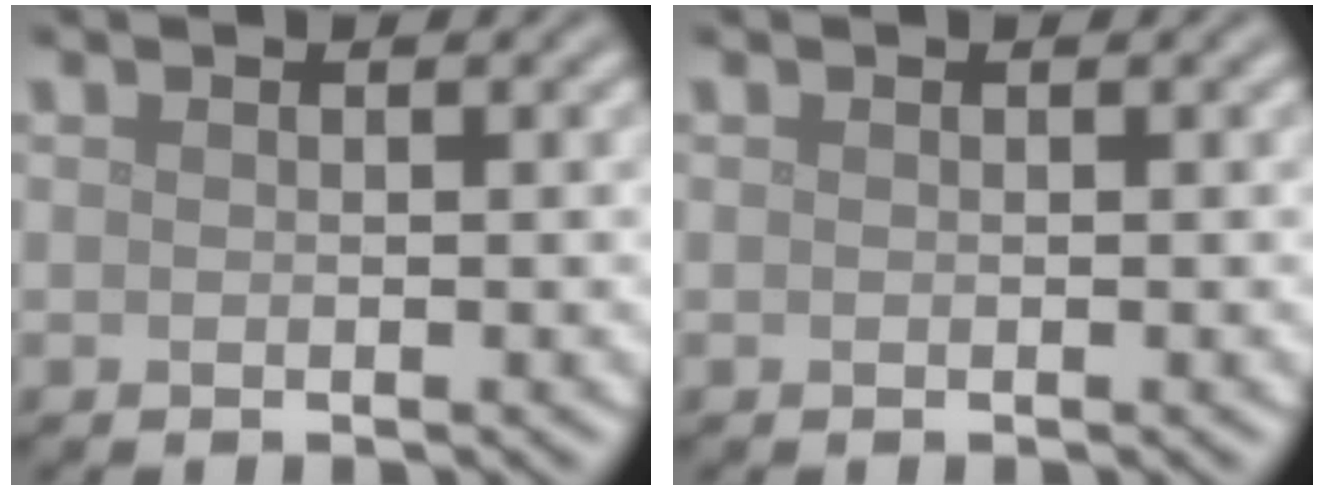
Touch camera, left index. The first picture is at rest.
{"total": 0.0}